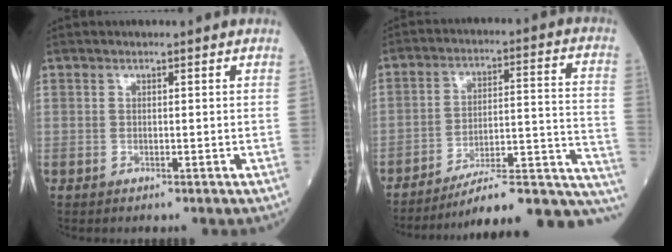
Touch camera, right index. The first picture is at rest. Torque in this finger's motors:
{"motor_torque": [-0.08, -0.80, -0.27, -0.19]}